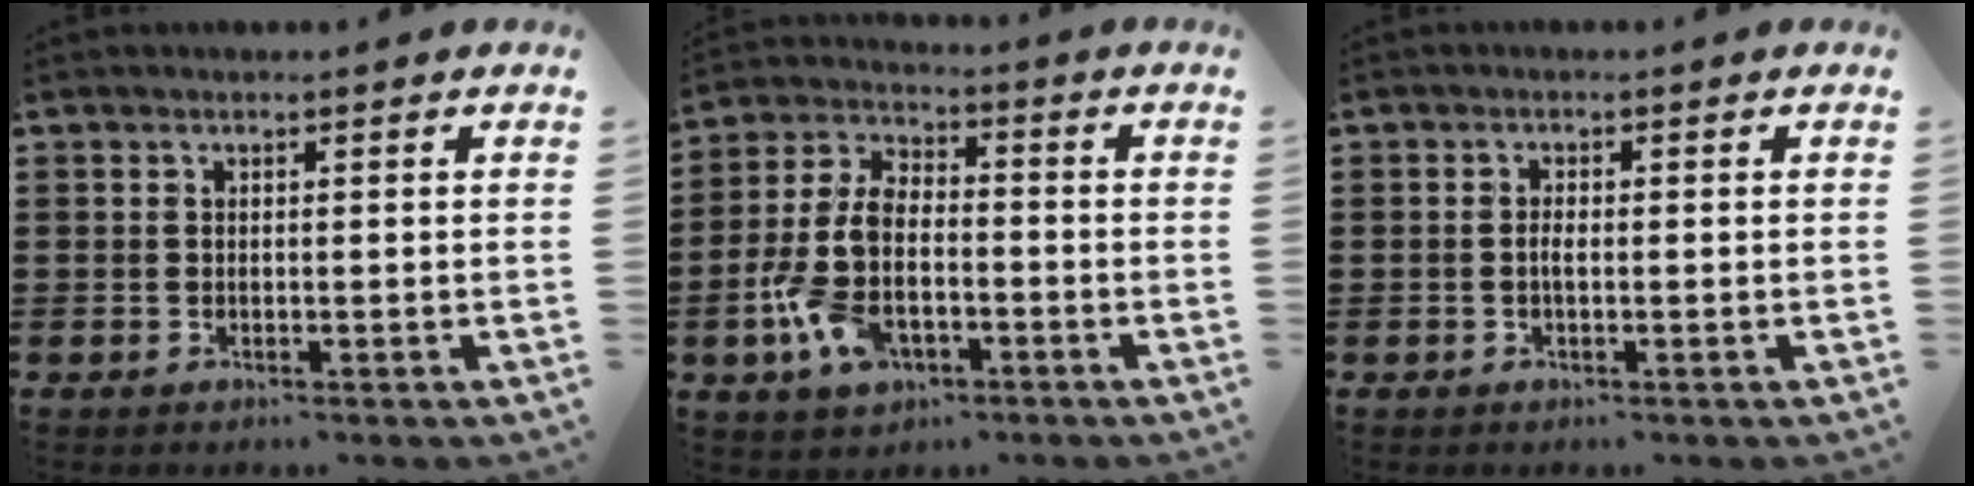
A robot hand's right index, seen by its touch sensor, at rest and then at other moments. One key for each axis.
{"total": 9.7, "fx": -2.7, "fy": 5.4, "fz": 7.5, "tx": -0.184, "ty": 0.001, "tz": -0.055}
{"total": 1.3, "fx": -0.3, "fy": 0.4, "fz": 1.2, "tx": -0.031, "ty": -0.004, "tz": -0.007}